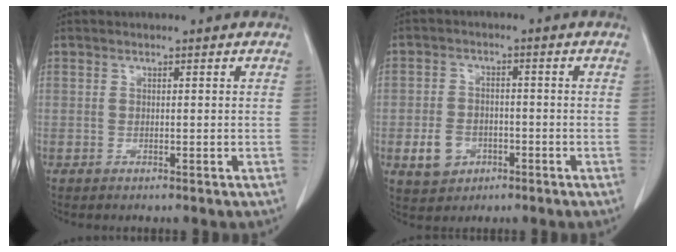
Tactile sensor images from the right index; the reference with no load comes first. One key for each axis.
{"total": 5.3, "fx": -1.9, "fy": 4.2, "fz": 2.5, "tx": -0.051, "ty": 0.006, "tz": -0.022}